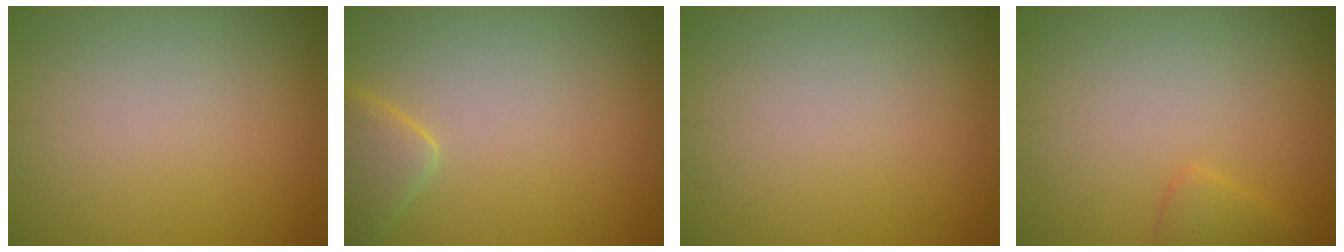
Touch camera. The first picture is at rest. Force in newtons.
{"total": 2.6, "press": 2.6, "slide": 0.2}
{"total": 0.0}
{"total": 1.4, "press": 1.4, "slide": 0.1}